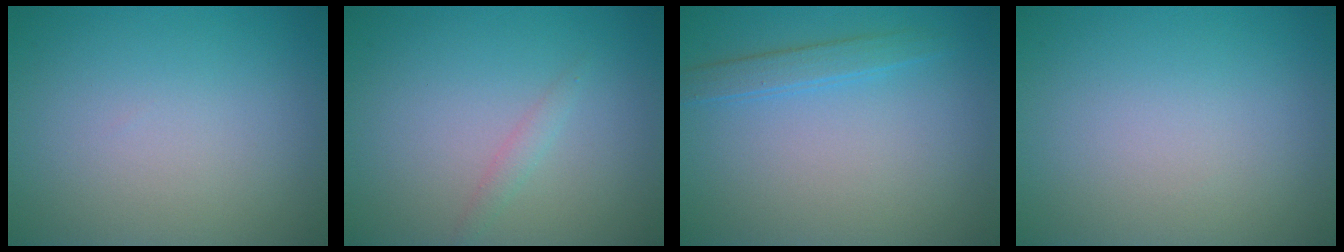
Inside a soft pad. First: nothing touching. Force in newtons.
{"total": 1.0, "press": 1.0, "slide": 0.0}
{"total": 1.7, "press": 1.7, "slide": 0.1}
{"total": 0.0}